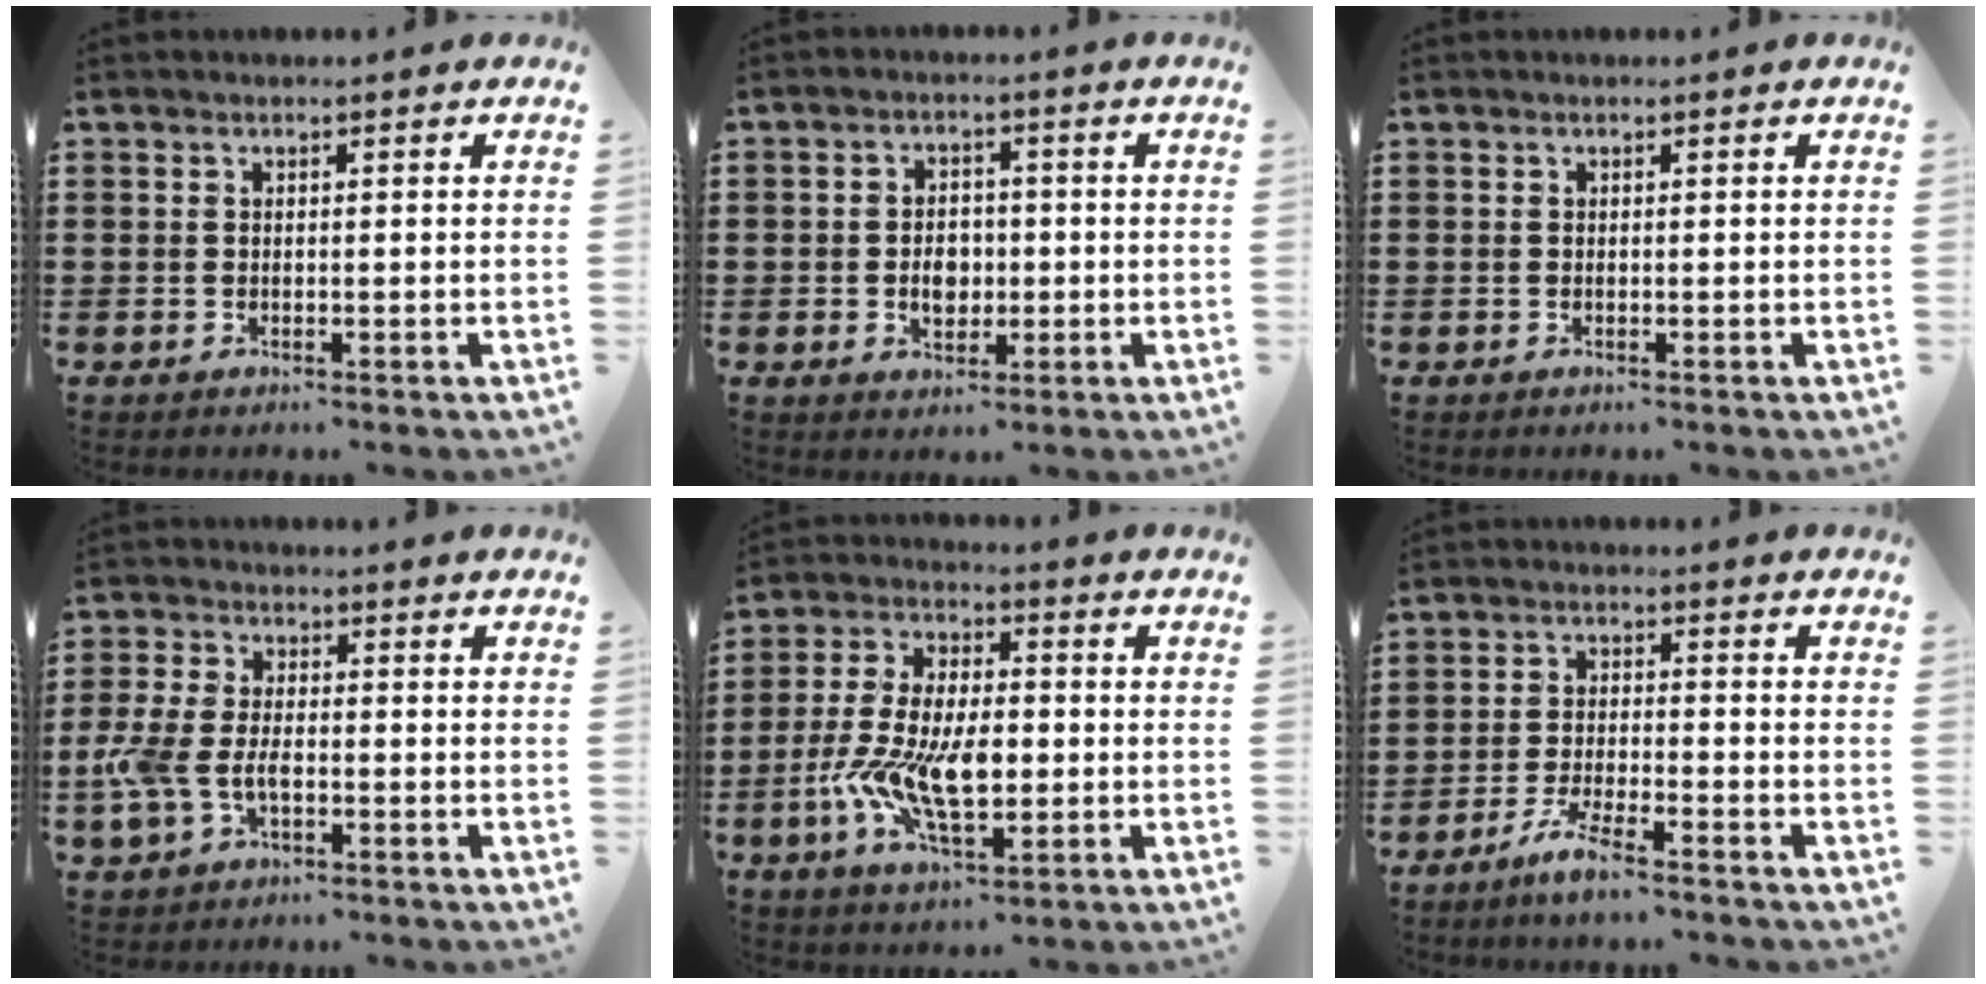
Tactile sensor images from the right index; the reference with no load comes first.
{"total": 4.0, "force": [-0.5, 2.9, 2.7], "torque": [-0.040, 0.001, -0.015]}
{"total": 0.0}
{"total": 6.0, "force": [-1.9, 3.2, 4.7], "torque": [-0.123, -0.005, -0.042]}
{"total": 10.9, "force": [-2.7, 5.5, 9.0], "torque": [-0.208, -0.005, -0.052]}
{"total": 4.3, "force": [-3.8, -0.2, 2.1], "torque": [-0.054, -0.009, -0.076]}